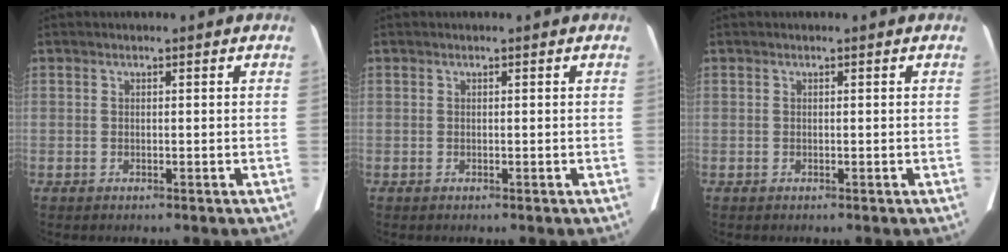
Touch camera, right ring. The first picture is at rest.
{"total": 0.0}
{"total": 0.0}